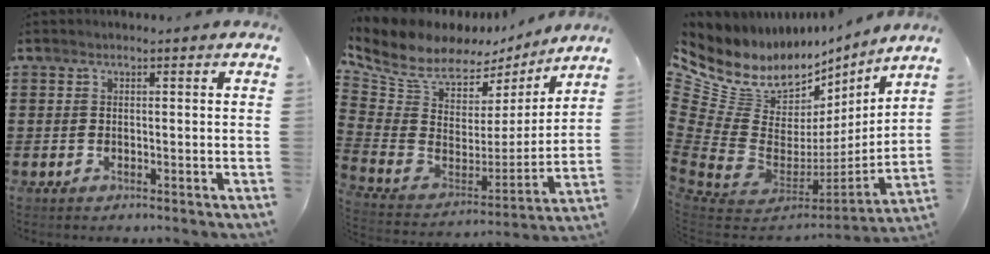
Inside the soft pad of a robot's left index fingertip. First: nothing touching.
{"total": 8.5, "force": [6.9, 4.0, 3.0], "torque": [-0.100, -0.050, 0.122]}
{"total": 9.6, "force": [5.3, 6.9, 4.0], "torque": [-0.128, -0.068, 0.090]}